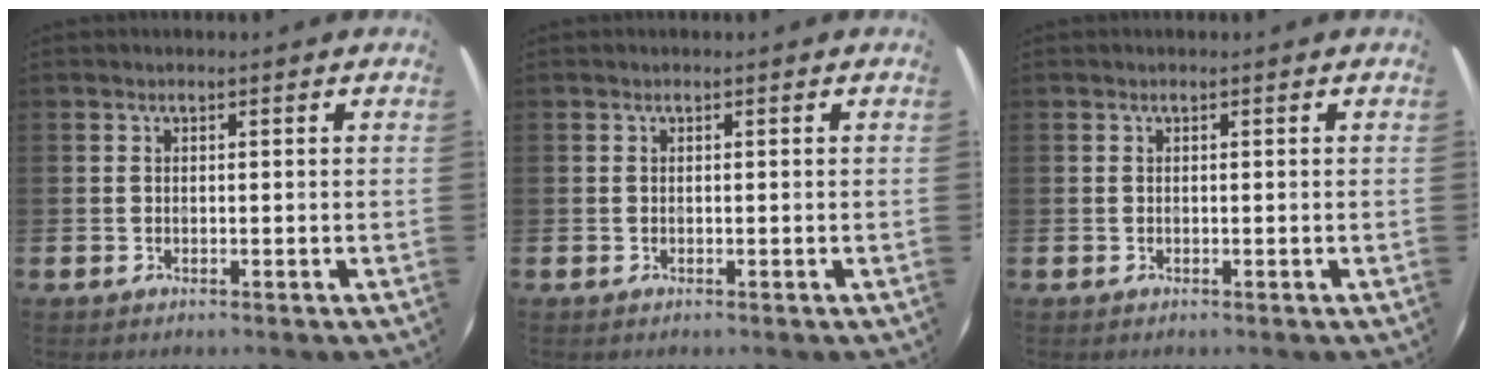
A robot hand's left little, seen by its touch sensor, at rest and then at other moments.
{"total": 0.0}
{"total": 0.0}